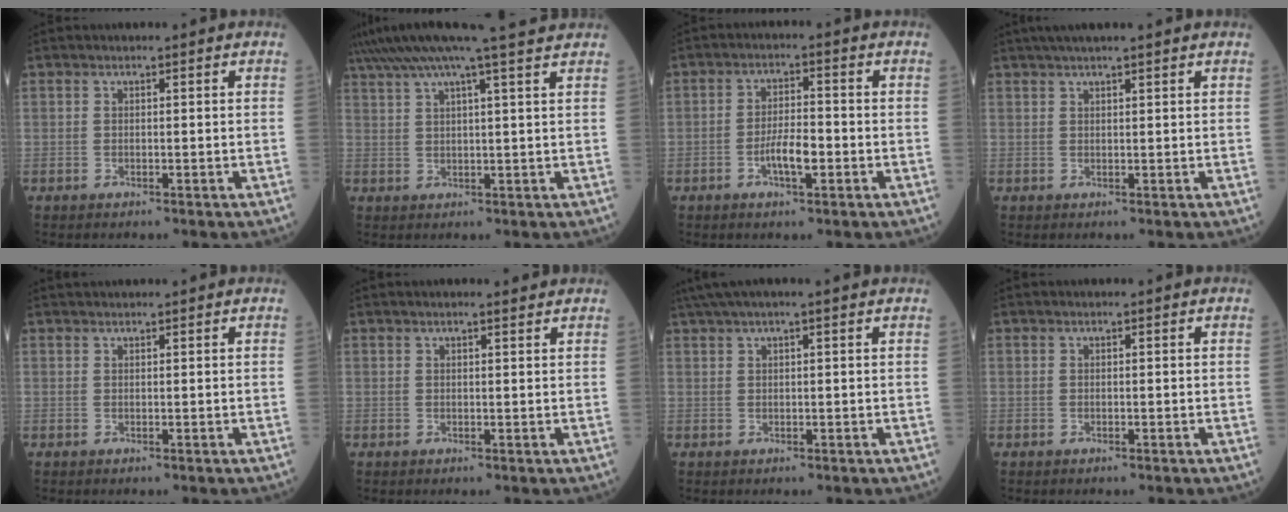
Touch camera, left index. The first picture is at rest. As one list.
[{"total": 13.5, "force": [11.3, -1.6, 7.2], "torque": [-0.128, 0.018, 0.151]}, {"total": 4.6, "force": [-1.8, 1.2, 4.0], "torque": [-0.077, 0.003, -0.035]}, {"total": 6.2, "force": [5.1, 0.0, 3.5], "torque": [-0.052, 0.036, 0.076]}, {"total": 2.3, "force": [2.2, 0.1, 0.7], "torque": [-0.006, 0.026, 0.035]}, {"total": 1.7, "force": [1.6, 0.1, 0.6], "torque": [-0.009, 0.009, 0.020]}, {"total": 6.2, "force": [4.9, -0.5, 3.7], "torque": [-0.061, 0.040, 0.076]}, {"total": 0.0}]